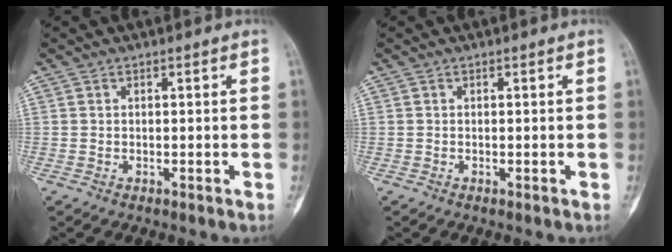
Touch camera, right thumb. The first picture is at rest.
{"total": 0.0}